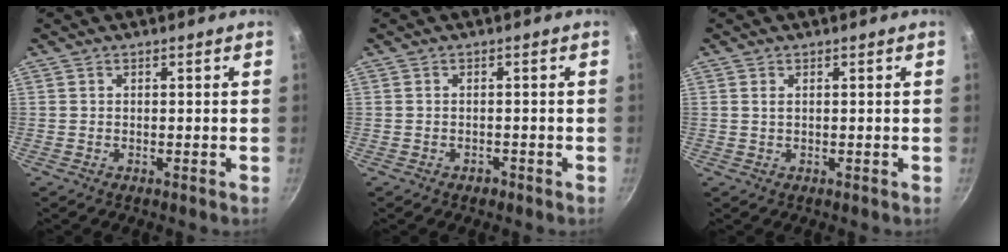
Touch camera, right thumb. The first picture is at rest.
{"total": 1.1, "force": [-0.8, 0.7, 0.3], "torque": [-0.004, 0.005, -0.013]}
{"total": 0.8, "force": [0.3, 0.4, 0.6], "torque": [-0.016, 0.003, 0.009]}